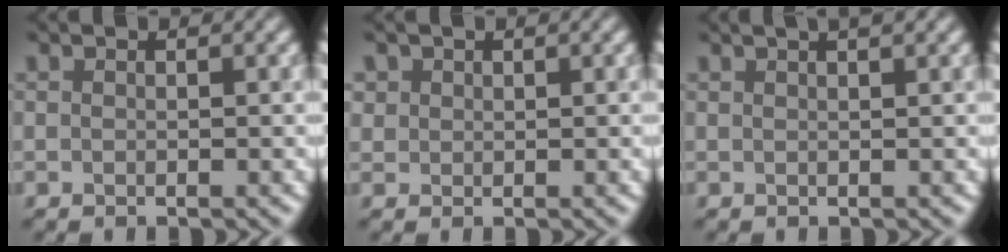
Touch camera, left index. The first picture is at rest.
{"total": 1.2, "force": [0.5, 1.0, 0.2], "torque": [0.002, -0.004, 0.011]}
{"total": 3.6, "force": [2.2, 1.4, 2.5], "torque": [-0.009, 0.014, 0.001]}